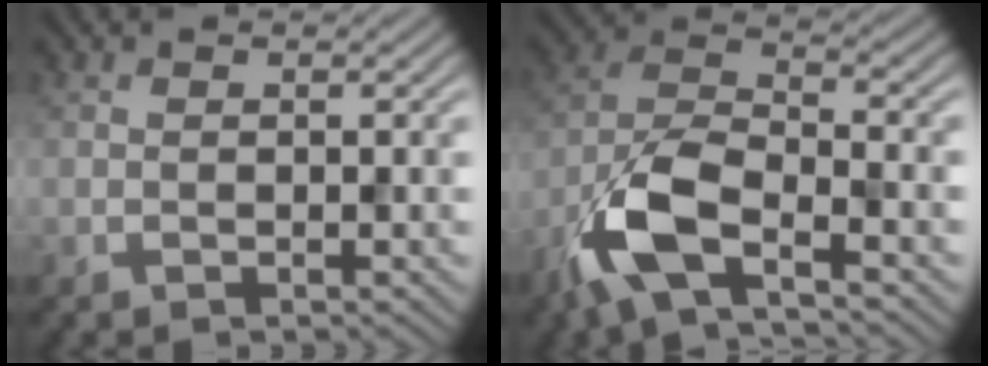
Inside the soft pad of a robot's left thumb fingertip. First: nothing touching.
{"total": 9.5, "force": [-5.3, 3.5, 7.0], "torque": [-0.149, 0.002, -0.122]}